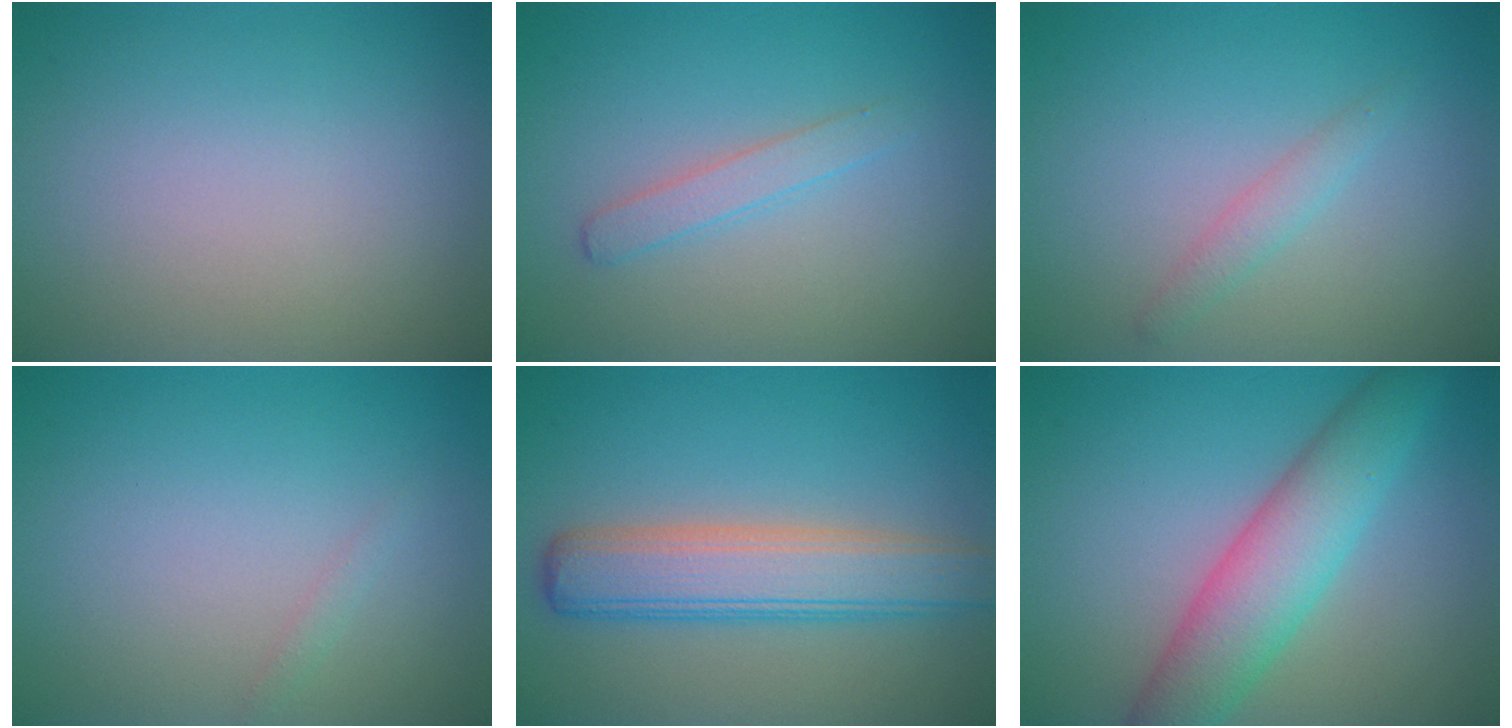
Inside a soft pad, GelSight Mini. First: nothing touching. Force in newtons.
{"total": 1.6, "press": 1.6, "slide": 0.0}
{"total": 1.4, "press": 1.4, "slide": 0.0}
{"total": 0.5, "press": 0.5, "slide": 0.0}
{"total": 5.9, "press": 5.9, "slide": 0.4}
{"total": 6.2, "press": 6.2, "slide": 0.2}